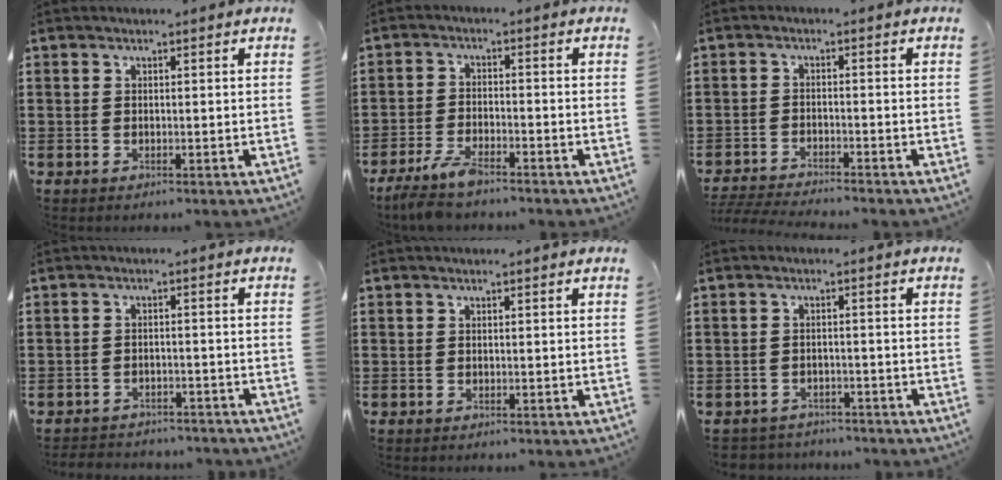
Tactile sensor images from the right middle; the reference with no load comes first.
{"total": 4.8, "force": [-4.0, 0.7, 2.4], "torque": [-0.067, -0.012, -0.084]}
{"total": 3.3, "force": [-3.3, -0.1, 0.6], "torque": [-0.018, -0.005, -0.070]}
{"total": 2.6, "force": [-2.5, 0.4, -0.1], "torque": [-0.005, 0.000, -0.056]}
{"total": 0.0}
{"total": 2.3, "force": [-2.2, 0.4, -0.3], "torque": [-0.003, 0.001, -0.051]}